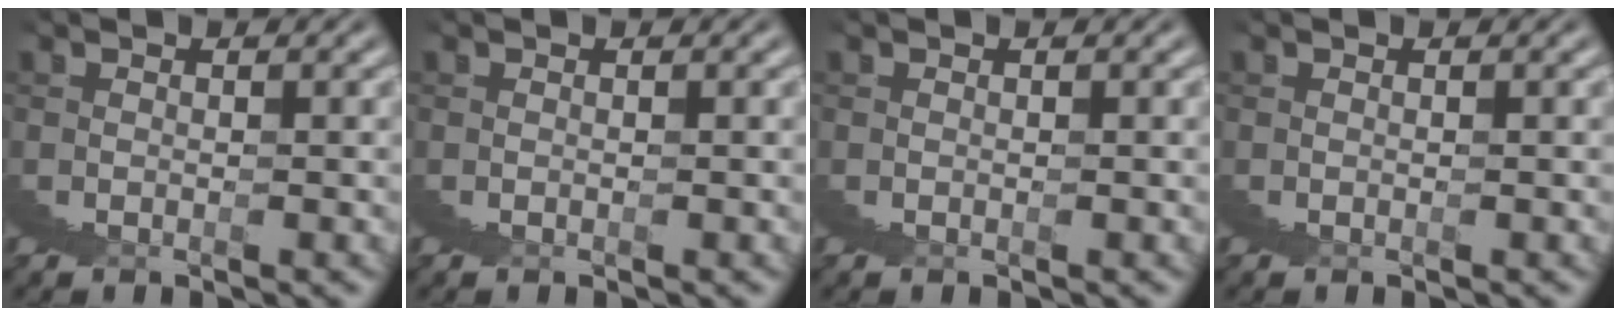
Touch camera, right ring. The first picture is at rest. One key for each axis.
{"total": 0.0}
{"total": 0.0}
{"total": 0.0}